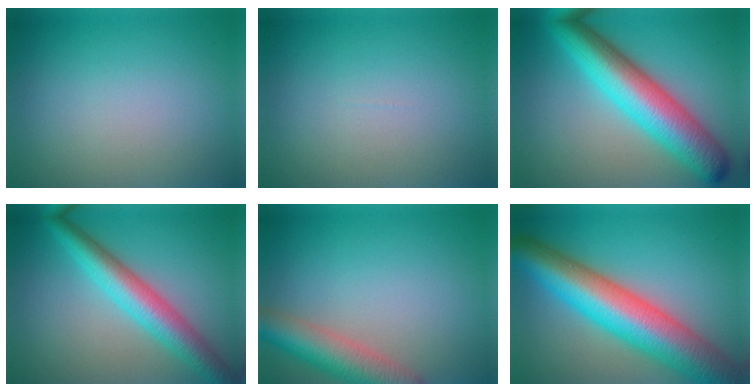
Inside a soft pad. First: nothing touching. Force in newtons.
{"total": 0.0}
{"total": 9.5, "press": 9.5, "slide": 0.1}
{"total": 5.9, "press": 5.9, "slide": 0.2}
{"total": 5.8, "press": 5.8, "slide": 0.5}
{"total": 12.0, "press": 12.0, "slide": 0.7}